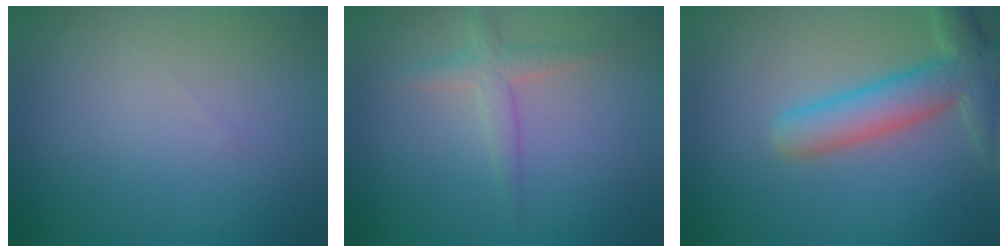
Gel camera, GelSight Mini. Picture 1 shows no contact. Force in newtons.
{"total": 2.2, "press": 2.2, "slide": 0.1}
{"total": 5.4, "press": 5.4, "slide": 0.4}